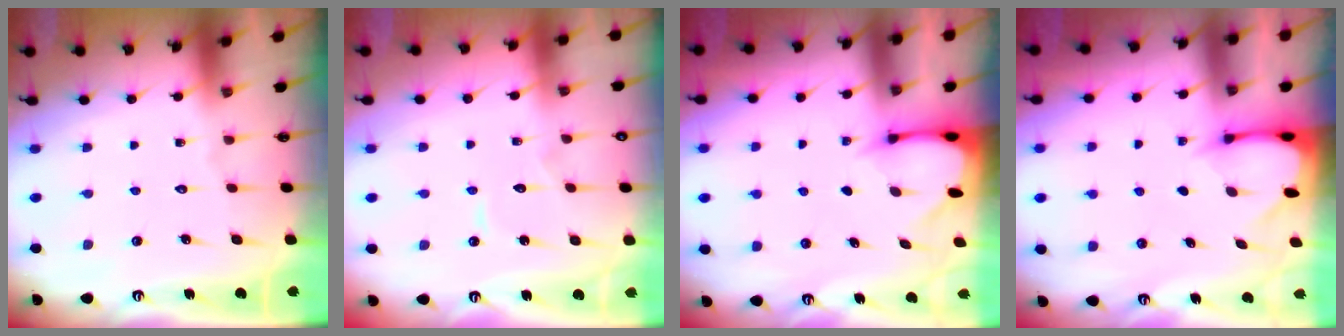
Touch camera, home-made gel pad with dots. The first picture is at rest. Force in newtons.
{"total": 5.6, "press": 5.6, "slide": 0.2}
{"total": 2.4, "press": 2.4, "slide": 0.3}
{"total": 2.3, "press": 2.3, "slide": 0.3}